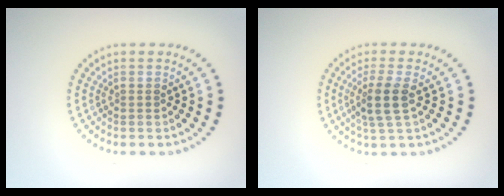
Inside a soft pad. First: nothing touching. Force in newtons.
{"total": 2.7, "press": 2.3, "slide": 1.4}